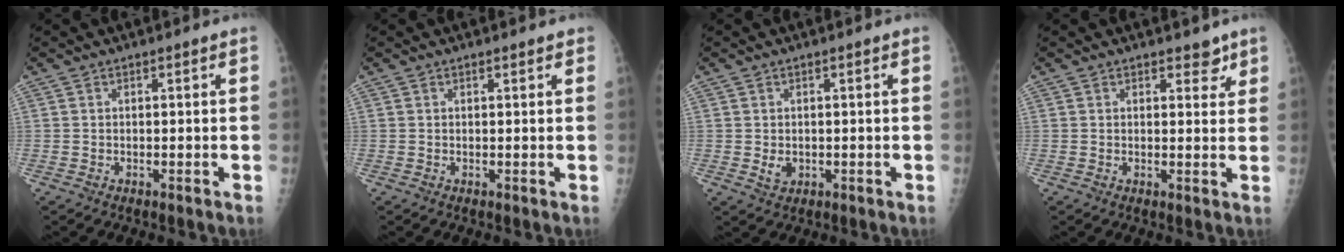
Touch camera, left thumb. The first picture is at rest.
{"total": 1.0, "force": [0.7, 0.3, 0.6], "torque": [-0.008, -0.001, 0.008]}
{"total": 2.2, "force": [-0.1, 1.7, 1.4], "torque": [-0.017, -0.002, 0.004]}
{"total": 3.0, "force": [2.2, 1.6, 1.4], "torque": [0.004, -0.012, 0.027]}